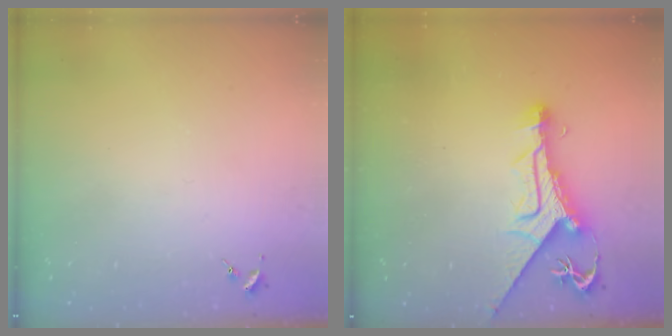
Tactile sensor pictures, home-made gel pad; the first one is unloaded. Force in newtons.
{"total": 12.1, "press": 12.0, "slide": 1.2}